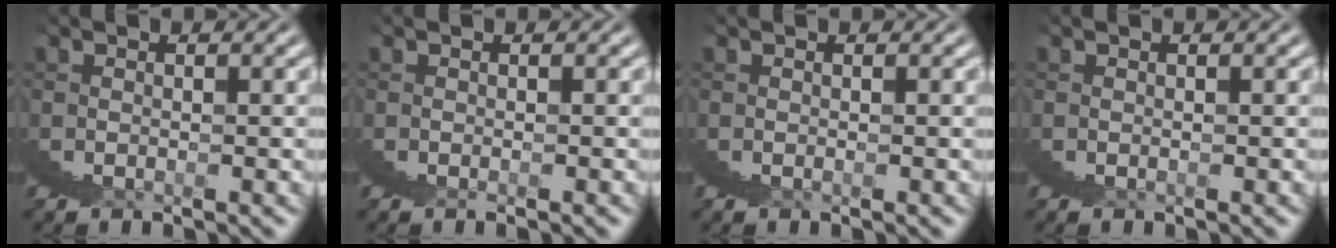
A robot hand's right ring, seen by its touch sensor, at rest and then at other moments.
{"total": 0.7, "force": [0.2, -0.6, -0.3], "torque": [0.008, 0.009, 0.001]}
{"total": 0.0}
{"total": 0.0}